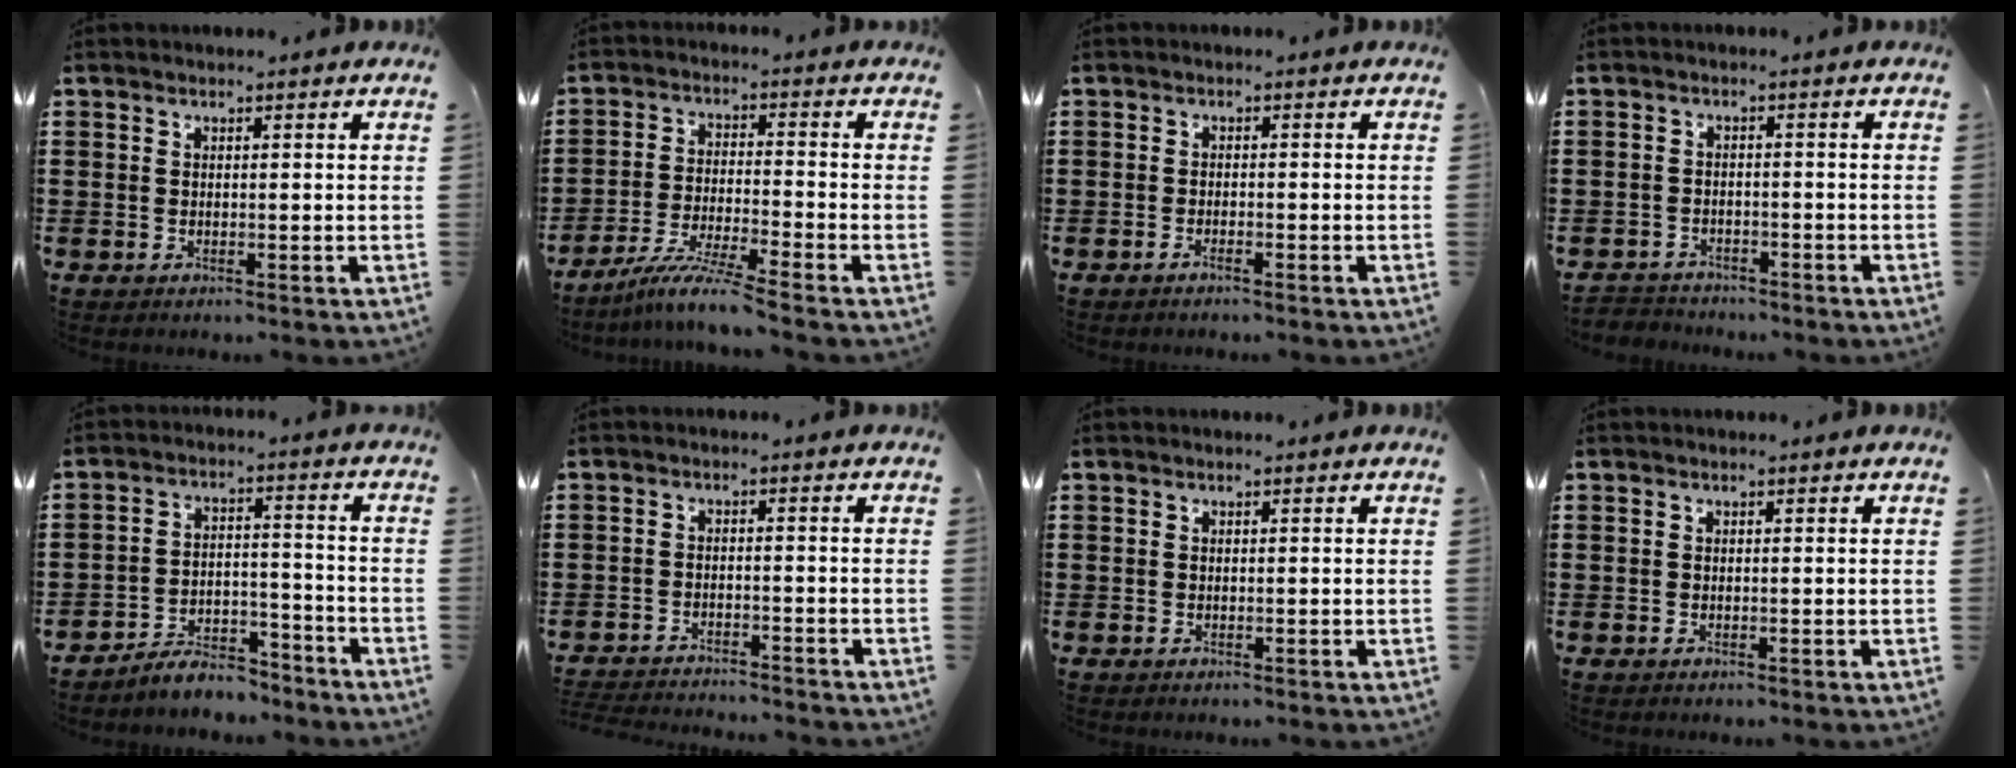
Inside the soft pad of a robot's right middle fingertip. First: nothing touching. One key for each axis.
{"total": 6.6, "fx": -5.5, "fy": -0.5, "fz": 3.6, "tx": -0.076, "ty": -0.019, "tz": -0.105}
{"total": 1.0, "fx": -0.8, "fy": 0.0, "fz": 0.6, "tx": -0.012, "ty": -0.004, "tz": -0.014}
{"total": 2.5, "fx": -2.4, "fy": 0.6, "fz": -0.4, "tx": 0.000, "ty": -0.001, "tz": -0.054}
{"total": 5.9, "fx": -5.7, "fy": 1.0, "fz": 1.0, "tx": -0.015, "ty": 0.013, "tz": -0.110}
{"total": 2.9, "fx": -2.9, "fy": 0.0, "fz": 0.0, "tx": -0.004, "ty": -0.001, "tz": -0.062}
{"total": 0.0}
{"total": 0.0}